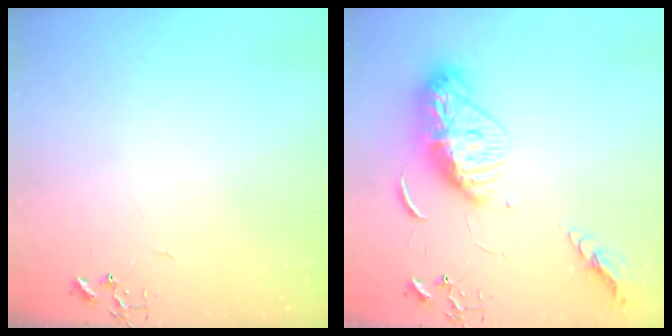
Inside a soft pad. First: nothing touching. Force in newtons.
{"total": 13.5, "press": 13.5, "slide": 1.2}